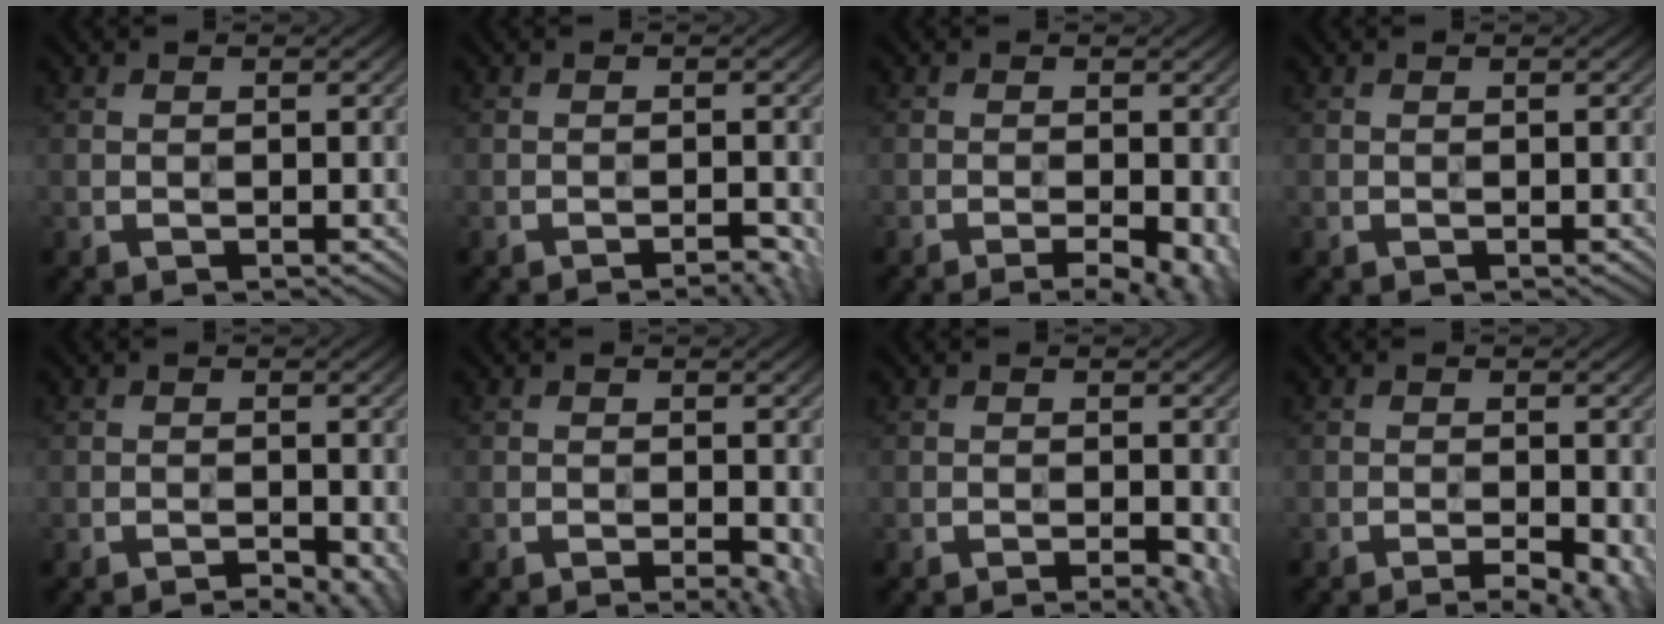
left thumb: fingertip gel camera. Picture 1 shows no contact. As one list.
[{"total": 2.3, "force": [-1.6, 0.4, 1.6], "torque": [-0.022, 0.005, -0.025]}, {"total": 5.1, "force": [-2.5, 1.2, 4.3], "torque": [-0.060, -0.004, -0.031]}, {"total": 0.0}, {"total": 3.3, "force": [-2.4, 0.8, 2.1], "torque": [-0.036, -0.001, -0.031]}, {"total": 2.8, "force": [-1.2, 0.6, 2.5], "torque": [-0.034, 0.000, -0.015]}, {"total": 2.7, "force": [-1.3, 0.6, 2.3], "torque": [-0.032, 0.001, -0.016]}, {"total": 4.6, "force": [-2.5, 1.0, 3.7], "torque": [-0.050, -0.003, -0.033]}]